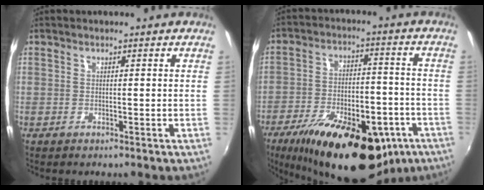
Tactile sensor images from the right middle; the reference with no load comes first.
{"total": 25.3, "force": [-15.6, 11.1, 16.6], "torque": [-0.290, -0.027, -0.218]}